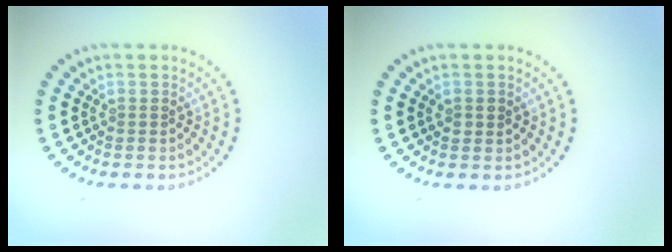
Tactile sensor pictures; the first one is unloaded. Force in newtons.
{"total": 0.9, "press": 0.9, "slide": 0.1}